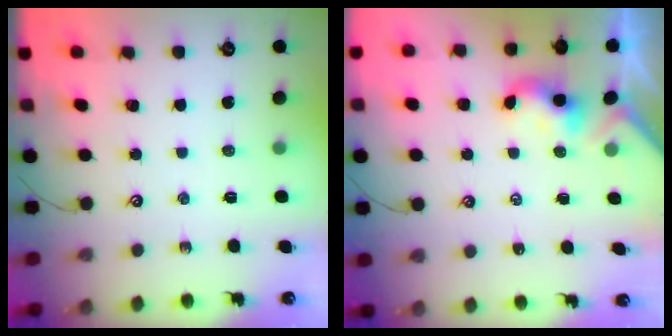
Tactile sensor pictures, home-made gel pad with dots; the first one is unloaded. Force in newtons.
{"total": 2.3, "press": 2.3, "slide": 0.2}